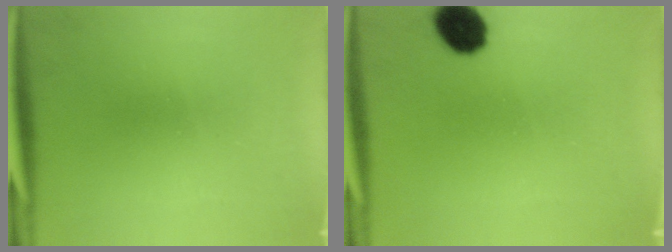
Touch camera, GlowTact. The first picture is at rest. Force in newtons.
{"total": 8.4}